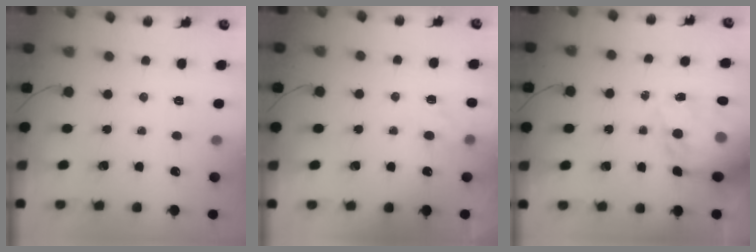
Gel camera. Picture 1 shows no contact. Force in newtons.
{"total": 5.6, "press": 5.3, "slide": 1.6}
{"total": 14.9, "press": 14.4, "slide": 3.7}